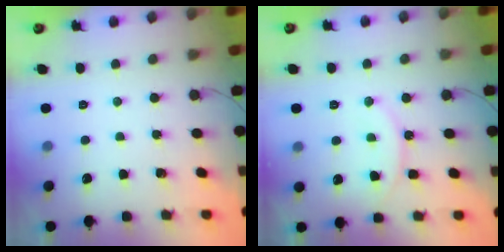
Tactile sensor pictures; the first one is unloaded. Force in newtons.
{"total": 10.7, "press": 10.6, "slide": 0.9}